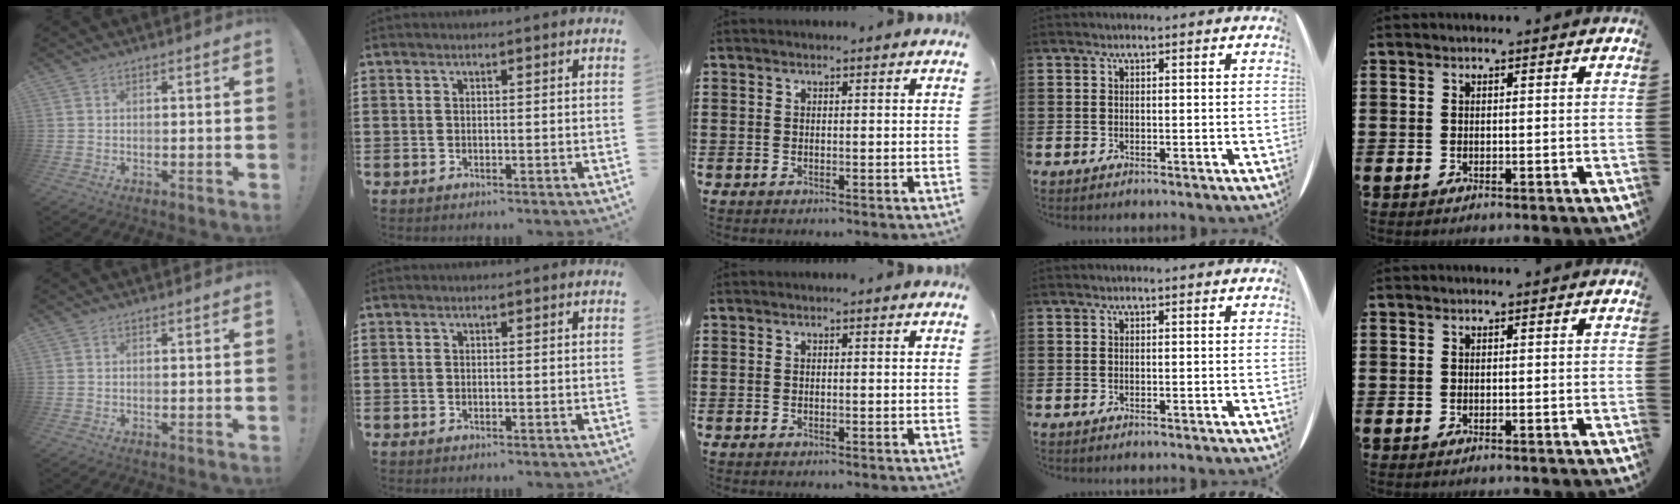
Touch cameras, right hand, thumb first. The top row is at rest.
{}